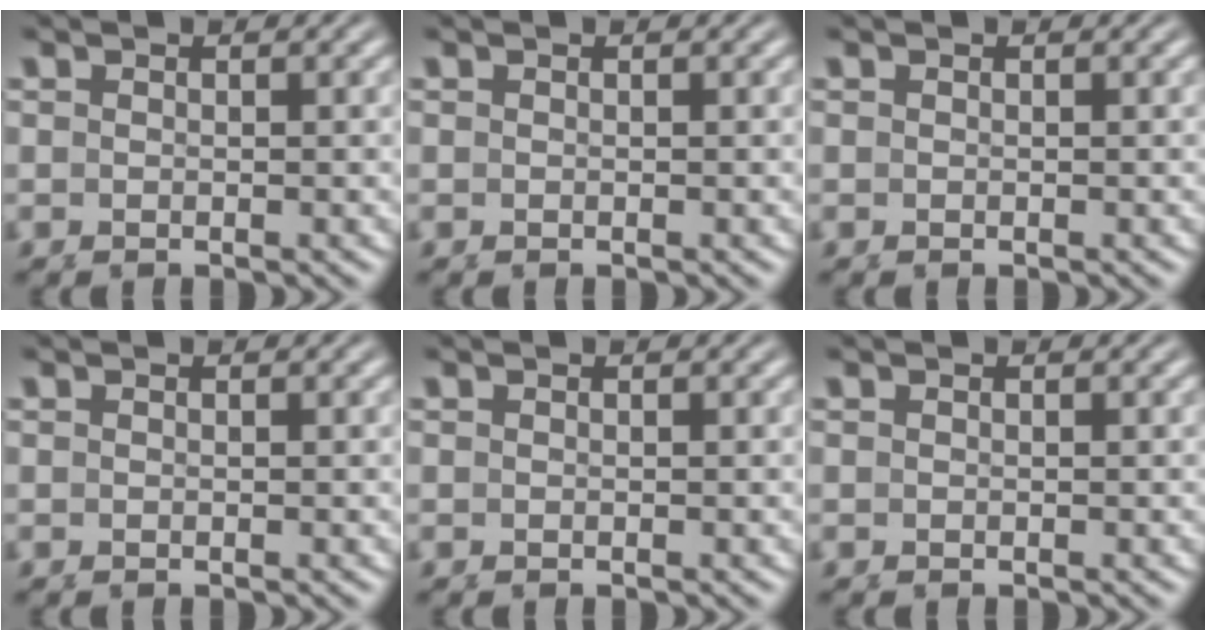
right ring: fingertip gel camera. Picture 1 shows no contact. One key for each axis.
{"total": 0.0}
{"total": 0.0}
{"total": 0.0}
{"total": 0.0}
{"total": 0.0}